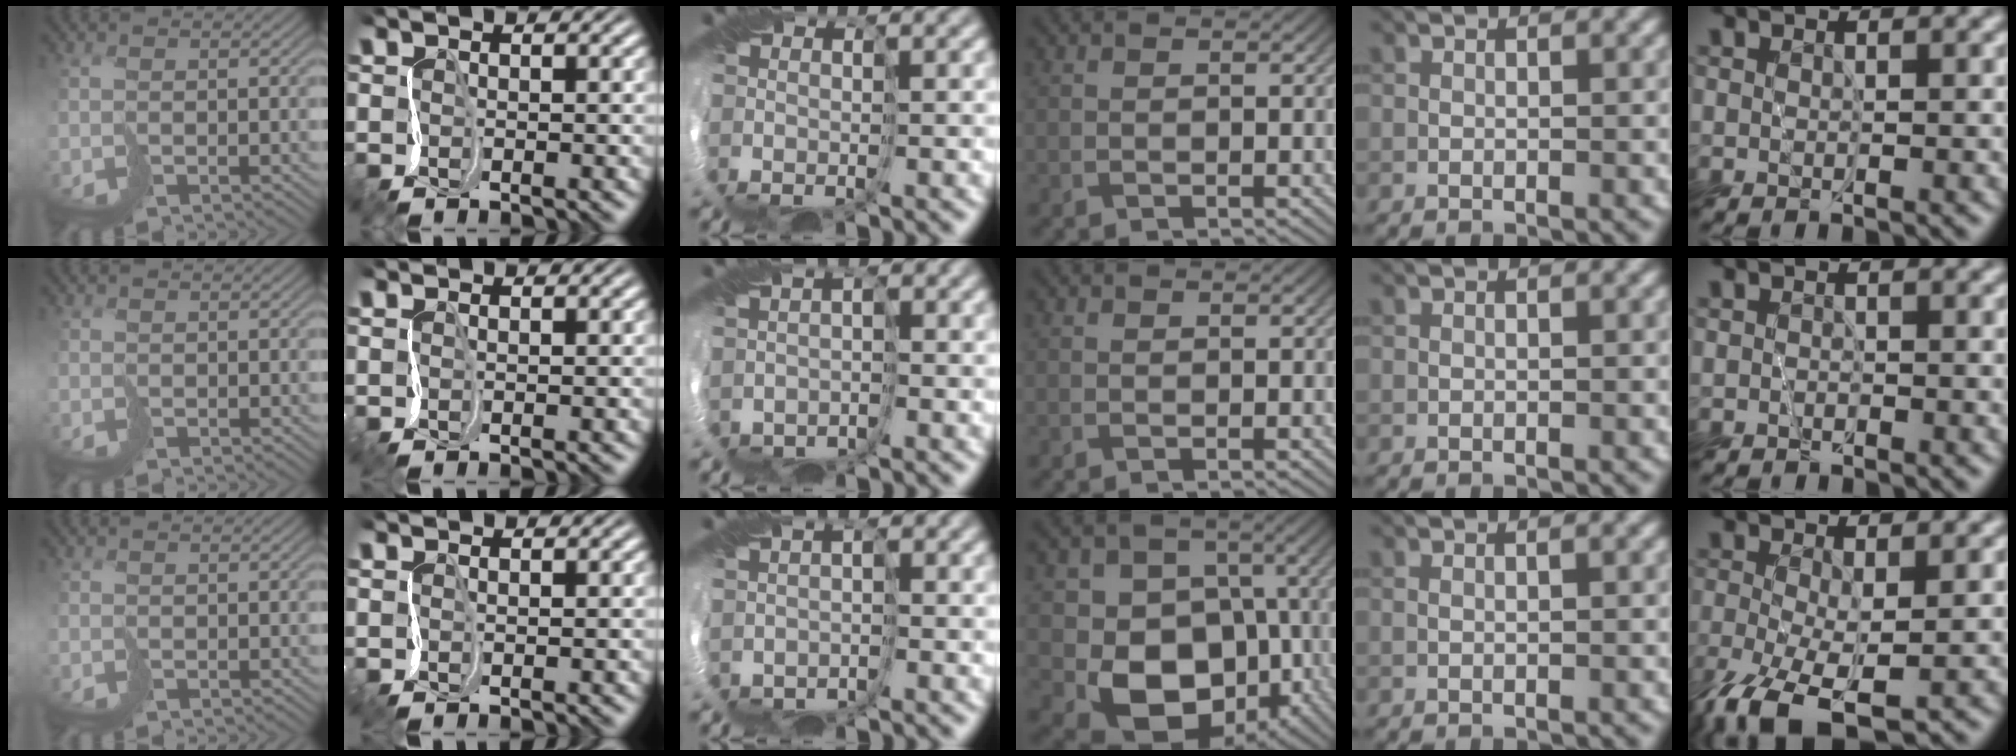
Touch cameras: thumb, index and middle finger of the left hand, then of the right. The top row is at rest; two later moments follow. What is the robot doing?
{"motion": "cut", "object": "bubble wrap"}